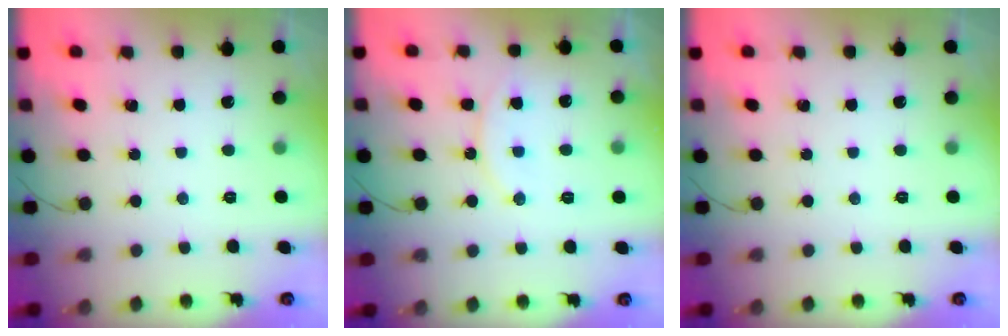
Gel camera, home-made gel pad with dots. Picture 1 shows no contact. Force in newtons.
{"total": 11.8, "press": 11.8, "slide": 0.9}
{"total": 0.0}